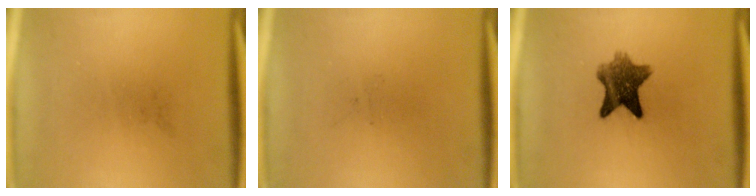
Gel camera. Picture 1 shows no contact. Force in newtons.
{"total": 0.0}
{"total": 7.9}